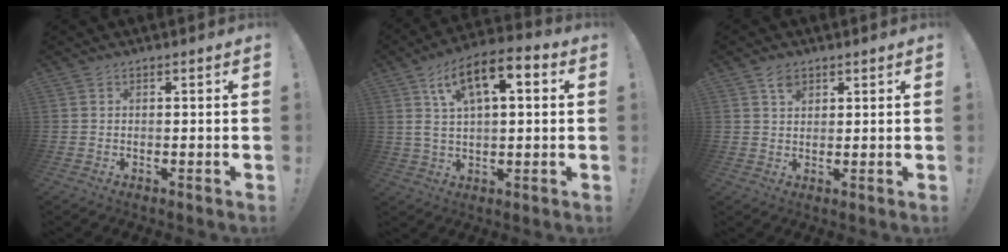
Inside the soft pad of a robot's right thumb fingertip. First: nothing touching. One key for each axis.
{"total": 12.7, "fx": 5.1, "fy": 5.1, "fz": 10.4, "tx": -0.177, "ty": -0.008, "tz": 0.088}
{"total": 3.3, "fx": 2.1, "fy": 2.0, "fz": 1.6, "tx": -0.019, "ty": -0.008, "tz": 0.035}